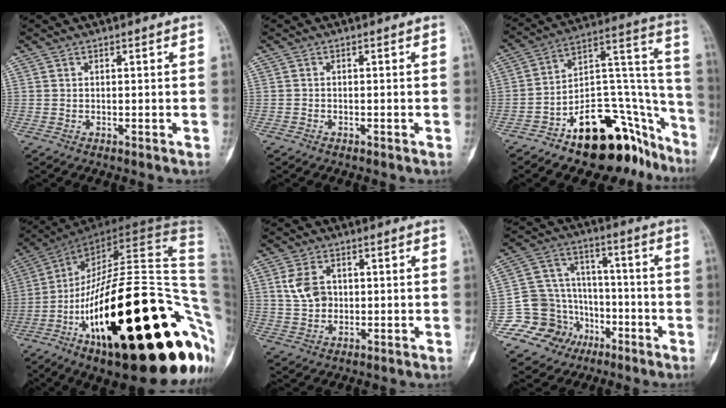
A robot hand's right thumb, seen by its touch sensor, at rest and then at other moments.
{"total": 0.5, "force": [-0.4, 0.4, -0.2], "torque": [-0.001, 0.002, -0.011]}
{"total": 25.0, "force": [-15.7, 11.8, 15.5], "torque": [-0.108, 0.142, -0.232]}
{"total": 45.9, "force": [-12.9, 15.5, 41.2], "torque": [-0.524, 0.079, -0.196]}
{"total": 5.9, "force": [1.1, 4.5, 3.7], "torque": [-0.061, 0.001, 0.024]}
{"total": 15.2, "force": [-6.9, 13.0, 4.0], "torque": [-0.041, 0.091, -0.111]}